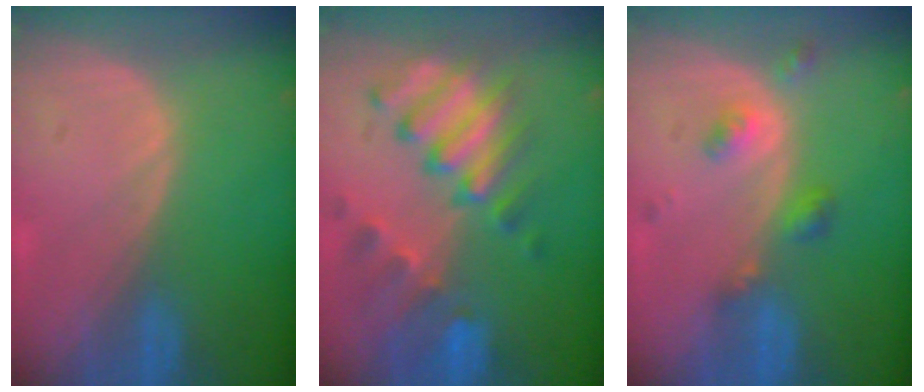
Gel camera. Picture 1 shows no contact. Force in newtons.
{"total": 10.1, "press": 8.9, "slide": 4.8}
{"total": 4.5, "press": 4.0, "slide": 1.9}